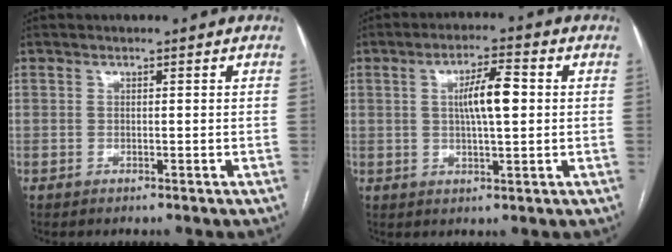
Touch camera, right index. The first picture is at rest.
{"total": 6.9, "force": [0.9, 1.2, 6.7], "torque": [-0.119, 0.011, 0.016]}